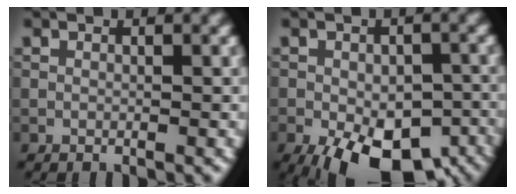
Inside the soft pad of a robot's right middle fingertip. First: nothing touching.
{"total": 11.9, "force": [-5.9, 6.0, 8.3], "torque": [-0.129, -0.038, -0.080]}